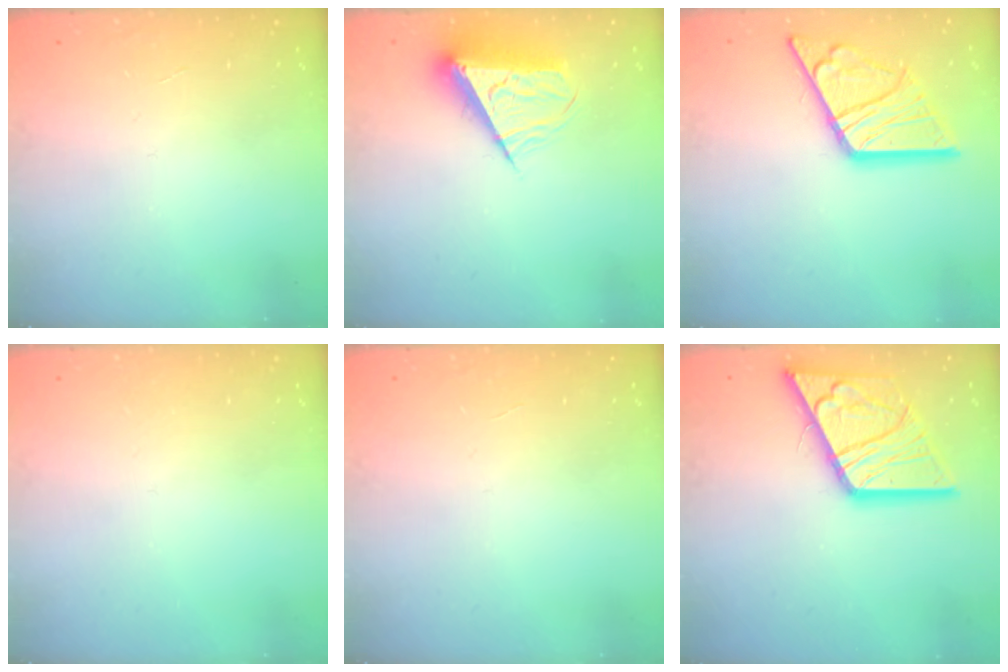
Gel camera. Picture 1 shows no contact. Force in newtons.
{"total": 9.2, "press": 9.2, "slide": 0.2}
{"total": 17.5, "press": 17.4, "slide": 1.8}
{"total": 0.0}
{"total": 0.0}
{"total": 20.6, "press": 20.5, "slide": 2.5}